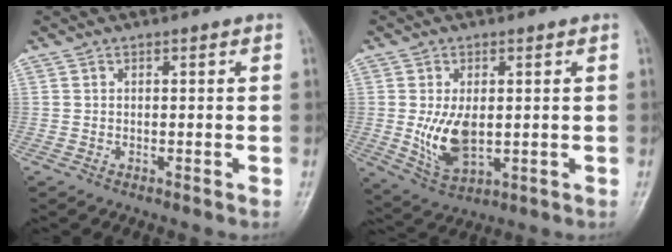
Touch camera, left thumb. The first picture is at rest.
{"total": 8.4, "force": [0.0, 4.7, 7.0], "torque": [-0.125, -0.014, 0.013]}